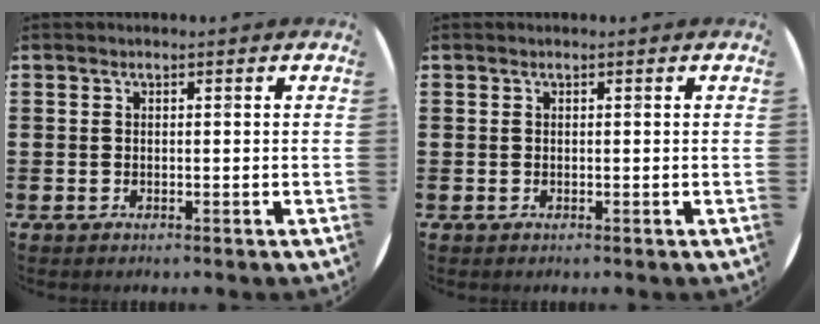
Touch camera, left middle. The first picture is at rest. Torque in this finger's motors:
{"motor_torque": [-0.06, 0.08, -0.05, 0.02]}